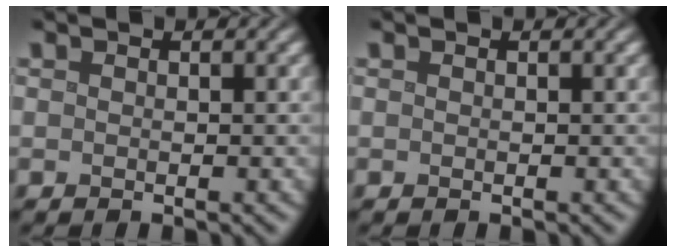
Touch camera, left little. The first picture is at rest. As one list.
[{"total": 0.0}]